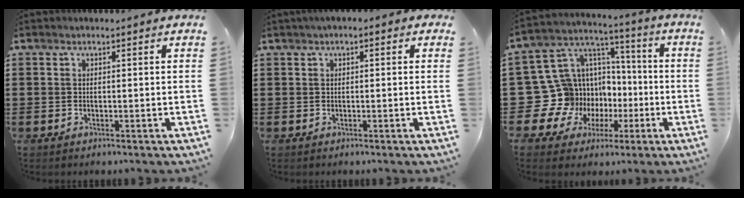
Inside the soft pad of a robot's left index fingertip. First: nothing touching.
{"total": 1.1, "force": [0.1, 0.6, 0.9], "torque": [-0.018, 0.006, 0.001]}
{"total": 15.0, "force": [-4.3, 13.9, 3.8], "torque": [-0.132, -0.007, -0.041]}